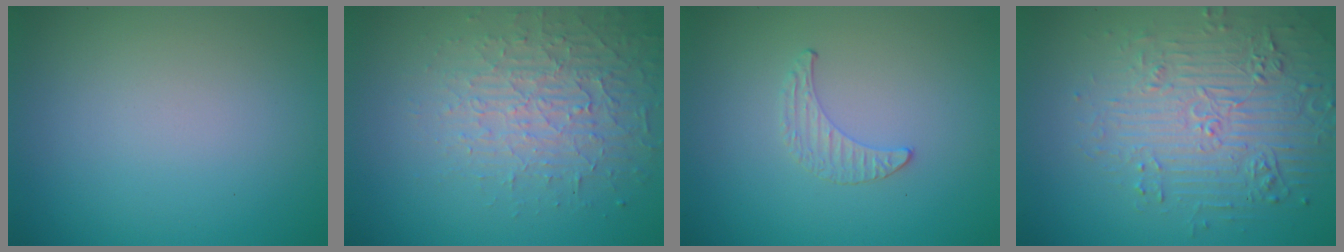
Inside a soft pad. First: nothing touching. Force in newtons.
{"total": 3.7, "press": 3.5, "slide": 1.4}
{"total": 0.5, "press": 0.5, "slide": 0.2}
{"total": 5.6, "press": 4.6, "slide": 3.1}